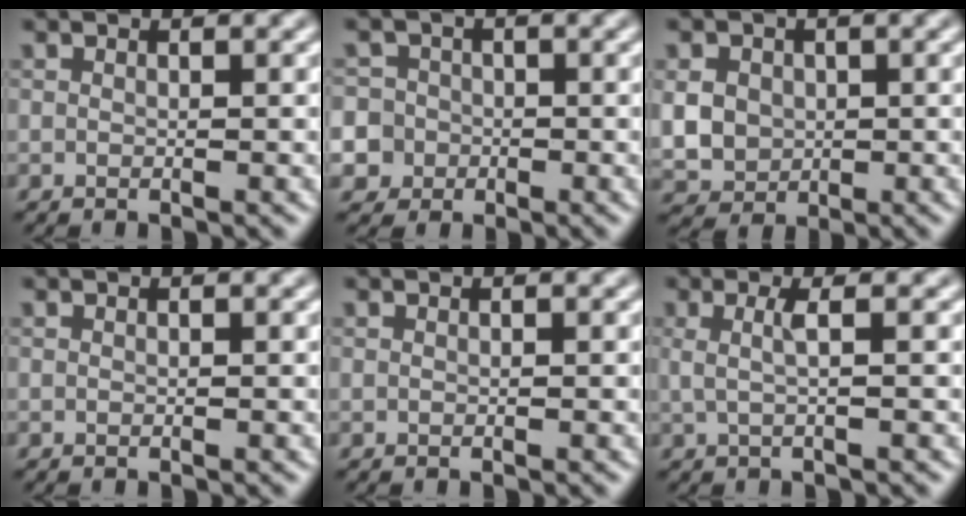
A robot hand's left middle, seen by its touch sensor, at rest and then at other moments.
{"total": 7.9, "force": [-2.2, 7.4, 1.8], "torque": [-0.040, 0.005, -0.073]}
{"total": 3.7, "force": [0.2, 3.3, 1.8], "torque": [-0.045, -0.002, 0.004]}
{"total": 0.0}
{"total": 0.0}
{"total": 2.0, "force": [0.2, 0.5, 1.9], "torque": [-0.035, 0.002, 0.000]}